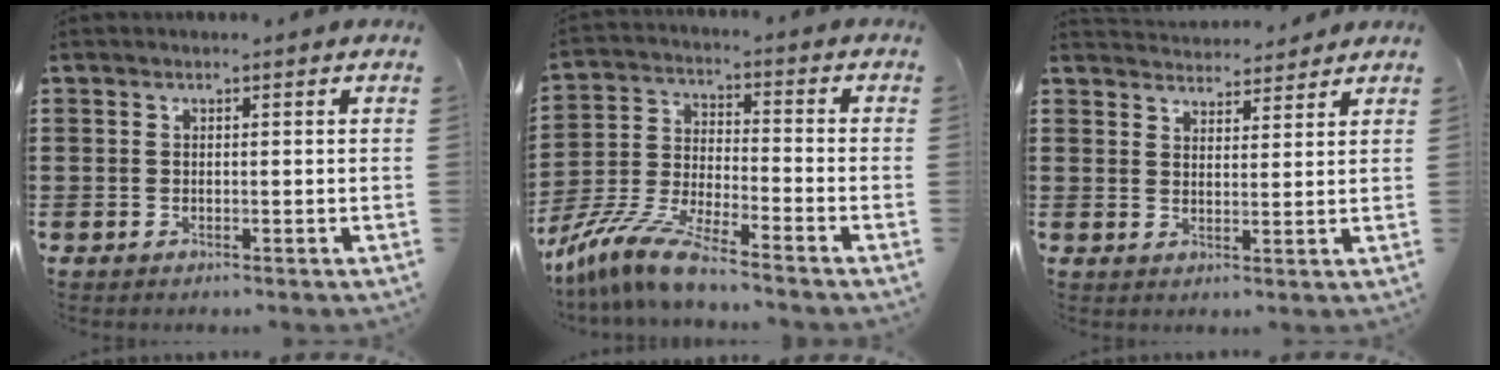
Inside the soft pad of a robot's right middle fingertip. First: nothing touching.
{"total": 9.4, "force": [-8.4, 0.2, 4.2], "torque": [-0.105, -0.004, -0.173]}
{"total": 3.4, "force": [3.3, 0.4, -0.4], "torque": [-0.003, -0.013, 0.063]}